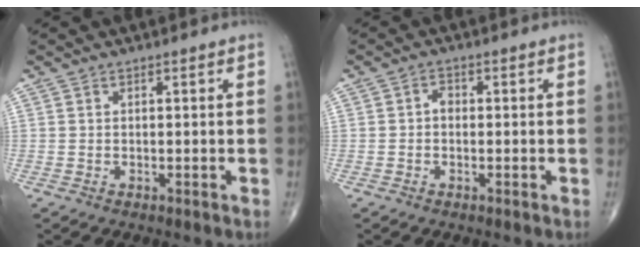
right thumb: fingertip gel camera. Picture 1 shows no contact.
{"total": 1.6, "force": [-0.2, 1.2, 1.1], "torque": [-0.008, 0.006, -0.008]}